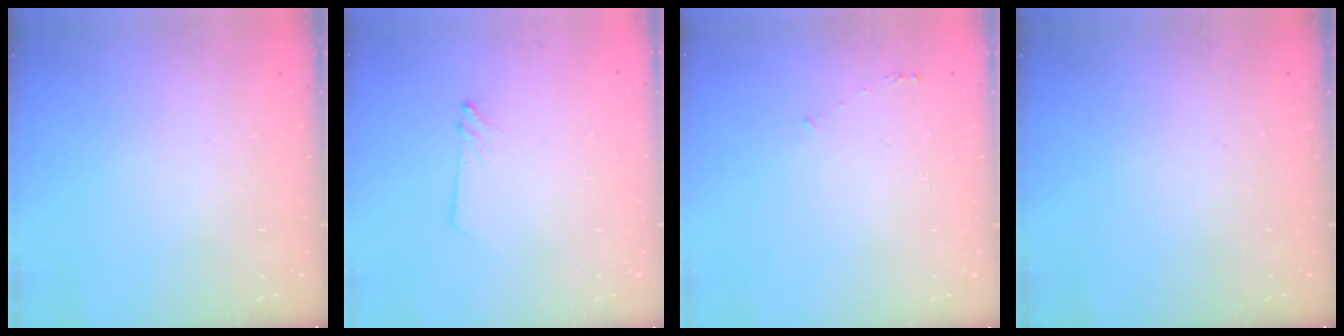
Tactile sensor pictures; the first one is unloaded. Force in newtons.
{"total": 2.4, "press": 2.4, "slide": 0.2}
{"total": 3.2, "press": 3.2, "slide": 0.2}
{"total": 0.0}